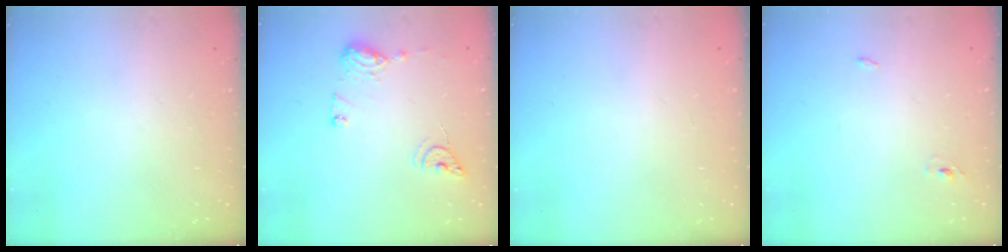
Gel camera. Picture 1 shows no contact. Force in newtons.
{"total": 10.4, "press": 10.3, "slide": 0.9}
{"total": 1.0, "press": 0.8, "slide": 0.6}
{"total": 2.3, "press": 2.1, "slide": 1.0}